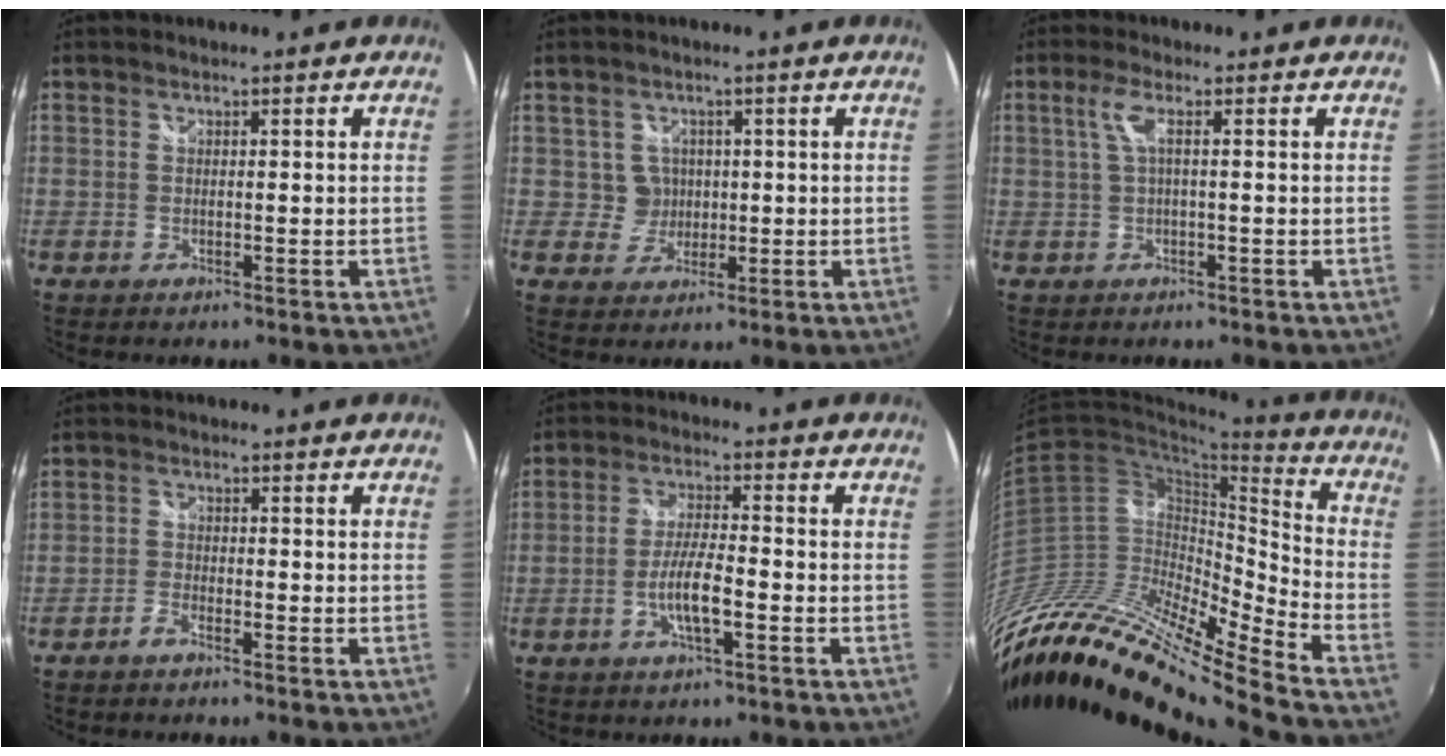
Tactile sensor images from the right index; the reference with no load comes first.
{"total": 3.3, "force": [0.4, 3.3, -0.1], "torque": [0.002, 0.014, 0.009]}
{"total": 2.6, "force": [0.1, -0.1, 2.6], "torque": [-0.052, 0.004, 0.004]}
{"total": 1.9, "force": [-1.7, 0.4, 0.8], "torque": [-0.029, 0.002, -0.039]}
{"total": 5.8, "force": [-2.3, 0.8, 5.3], "torque": [-0.106, 0.003, -0.042]}
{"total": 24.1, "force": [-19.9, 3.1, 13.2], "torque": [-0.240, -0.028, -0.379]}